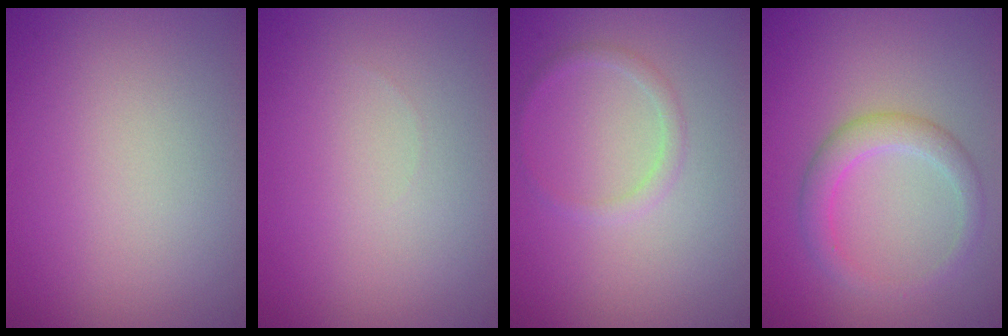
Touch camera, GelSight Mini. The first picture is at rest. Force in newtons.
{"total": 0.0}
{"total": 1.2, "press": 1.2, "slide": 0.2}
{"total": 2.8, "press": 2.8, "slide": 0.2}